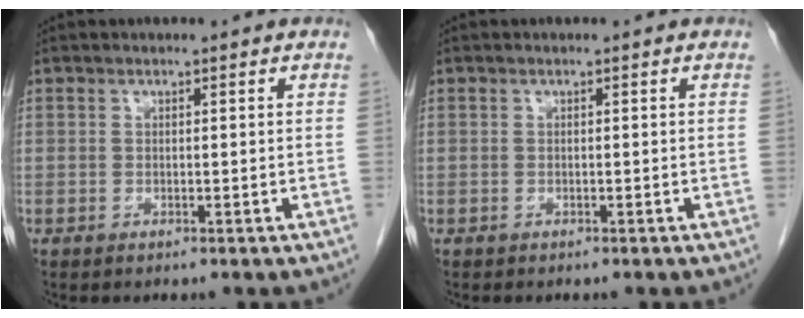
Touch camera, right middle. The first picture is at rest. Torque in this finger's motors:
{"motor_torque": [0.09, 0.00, -0.04, 0.00]}